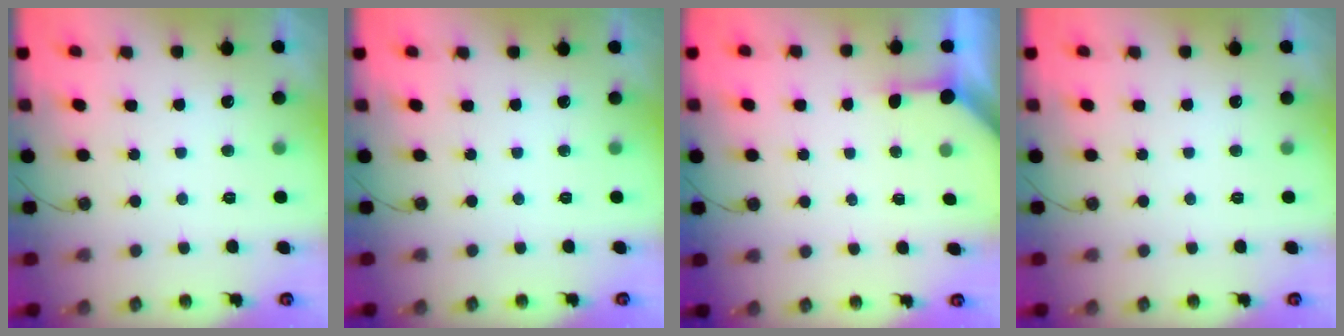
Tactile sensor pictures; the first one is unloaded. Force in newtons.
{"total": 0.0}
{"total": 2.6, "press": 2.5, "slide": 0.3}
{"total": 0.0}